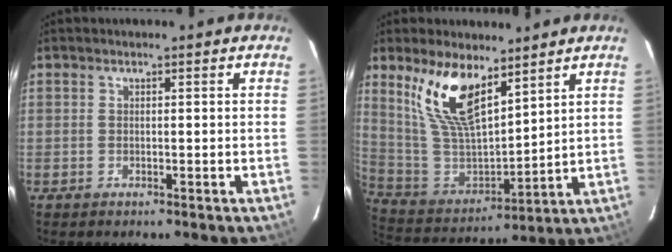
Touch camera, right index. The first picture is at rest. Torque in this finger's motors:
{"motor_torque": [1.15, 0.98, 0.66, 0.16]}